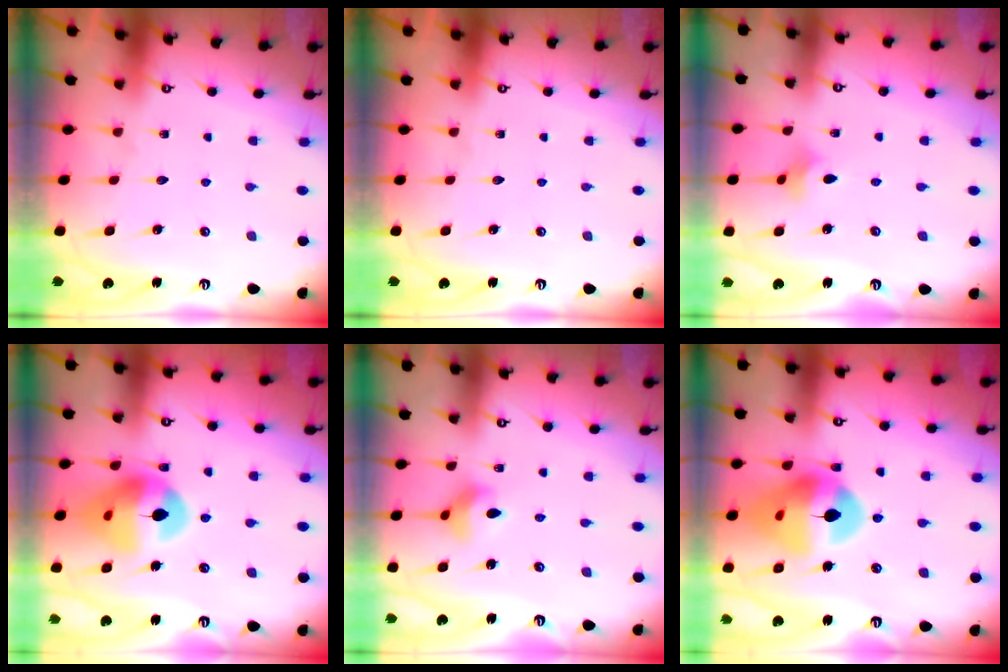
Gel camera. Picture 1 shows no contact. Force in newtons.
{"total": 0.0}
{"total": 2.7, "press": 2.6, "slide": 0.7}
{"total": 15.1, "press": 14.9, "slide": 2.1}
{"total": 6.3, "press": 6.1, "slide": 1.5}
{"total": 17.6, "press": 17.5, "slide": 2.3}